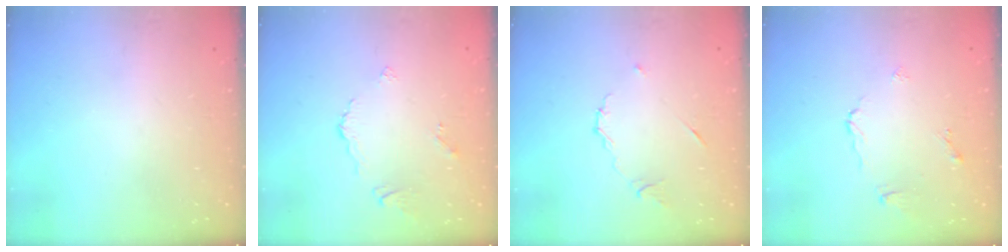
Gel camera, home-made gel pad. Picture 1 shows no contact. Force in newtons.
{"total": 3.0, "press": 2.9, "slide": 0.6}
{"total": 6.5, "press": 6.4, "slide": 0.6}
{"total": 4.7, "press": 4.7, "slide": 0.1}